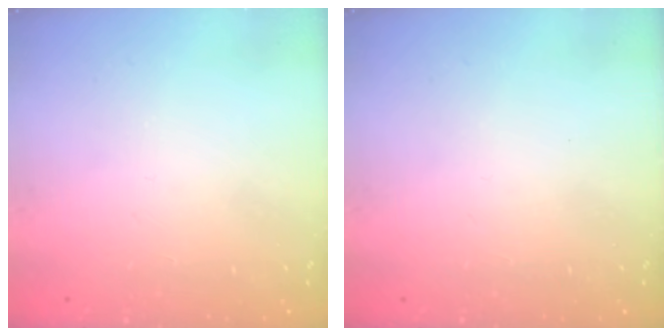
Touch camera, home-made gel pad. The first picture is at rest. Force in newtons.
{"total": 0.0}